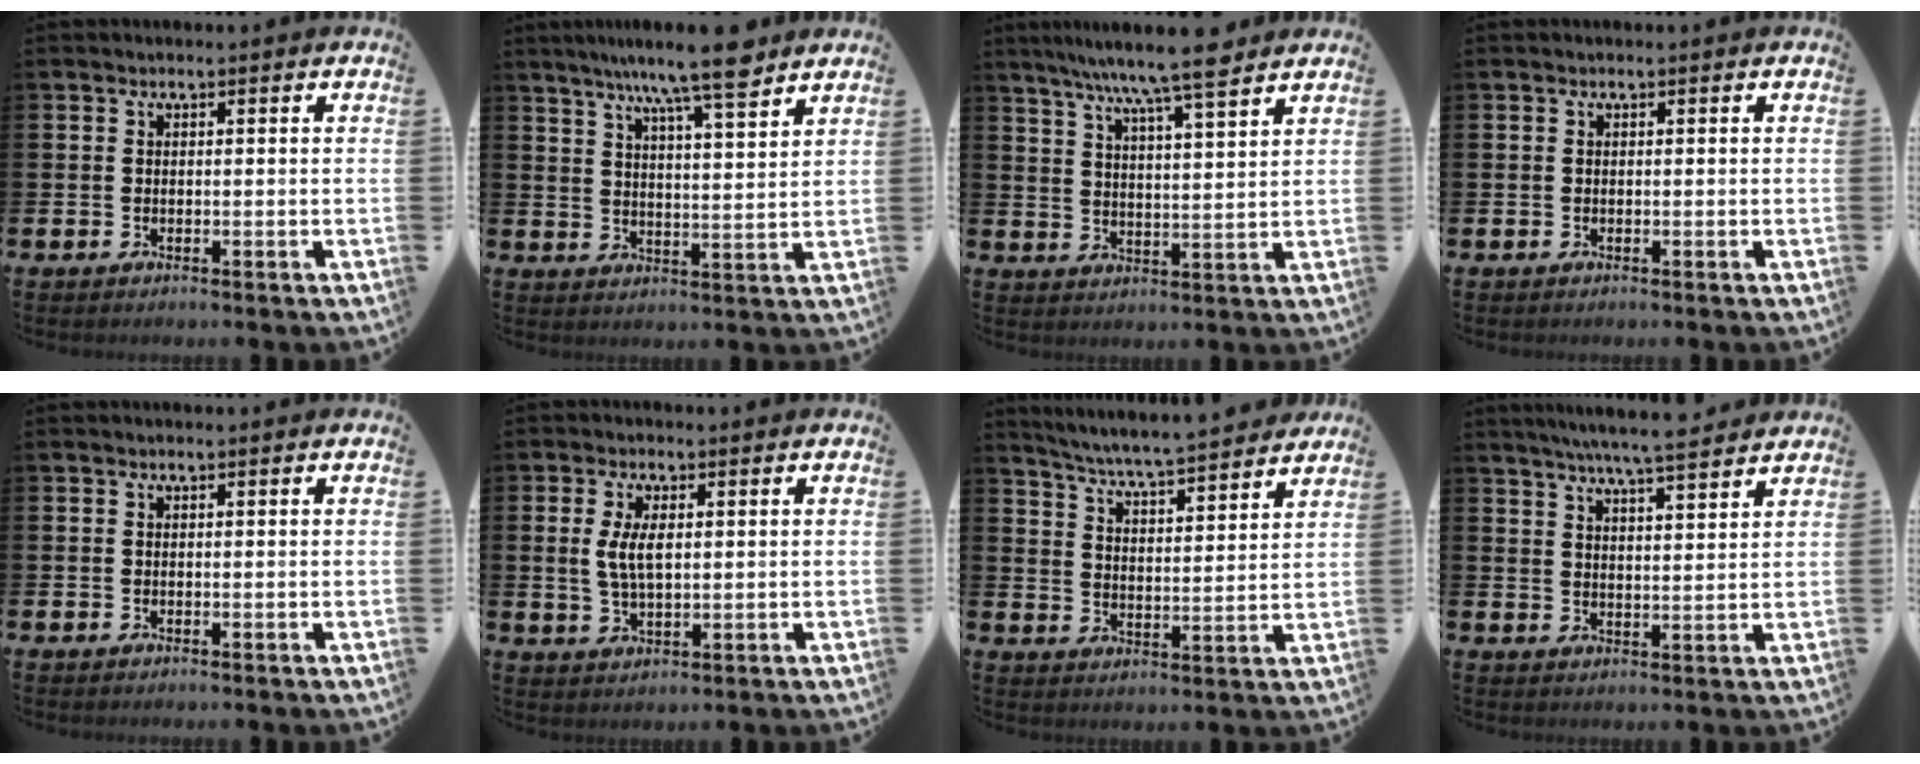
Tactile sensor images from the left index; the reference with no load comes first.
{"total": 9.8, "force": [8.1, 1.1, 5.3], "torque": [-0.104, -0.033, 0.141]}
{"total": 8.9, "force": [7.8, 0.4, 4.2], "torque": [-0.092, -0.035, 0.136]}
{"total": 0.0}
{"total": 0.0}
{"total": 4.5, "force": [1.2, 2.1, 3.8], "torque": [-0.071, 0.004, 0.018]}
{"total": 6.0, "force": [5.8, -0.4, 1.5], "torque": [-0.057, -0.045, 0.100]}
{"total": 6.6, "force": [6.2, -0.2, 2.0], "torque": [-0.047, -0.030, 0.109]}